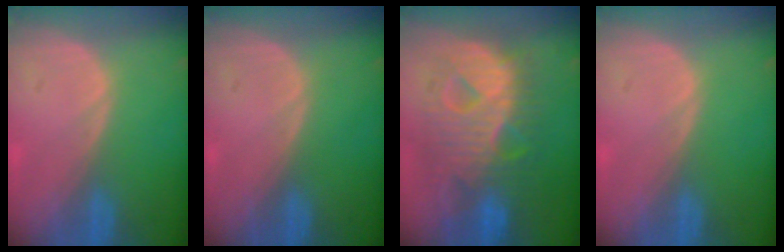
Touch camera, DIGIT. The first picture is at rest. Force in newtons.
{"total": 0.0}
{"total": 12.1, "press": 12.0, "slide": 1.3}
{"total": 0.0}